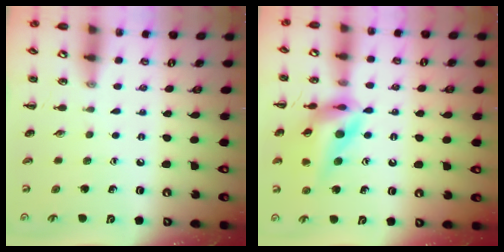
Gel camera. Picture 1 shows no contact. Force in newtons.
{"total": 15.1, "press": 14.7, "slide": 3.7}